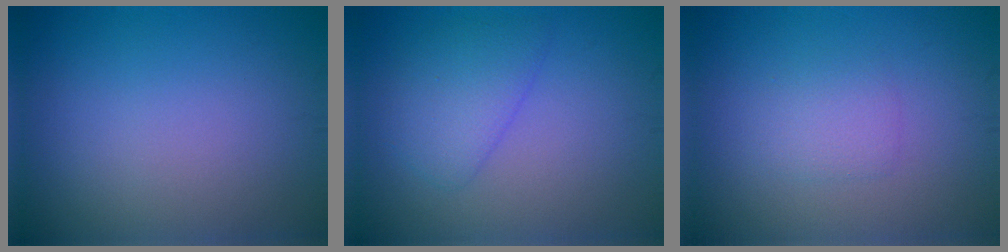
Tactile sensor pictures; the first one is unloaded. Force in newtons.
{"total": 3.0, "press": 3.0, "slide": 0.2}
{"total": 1.6, "press": 1.6, "slide": 0.1}